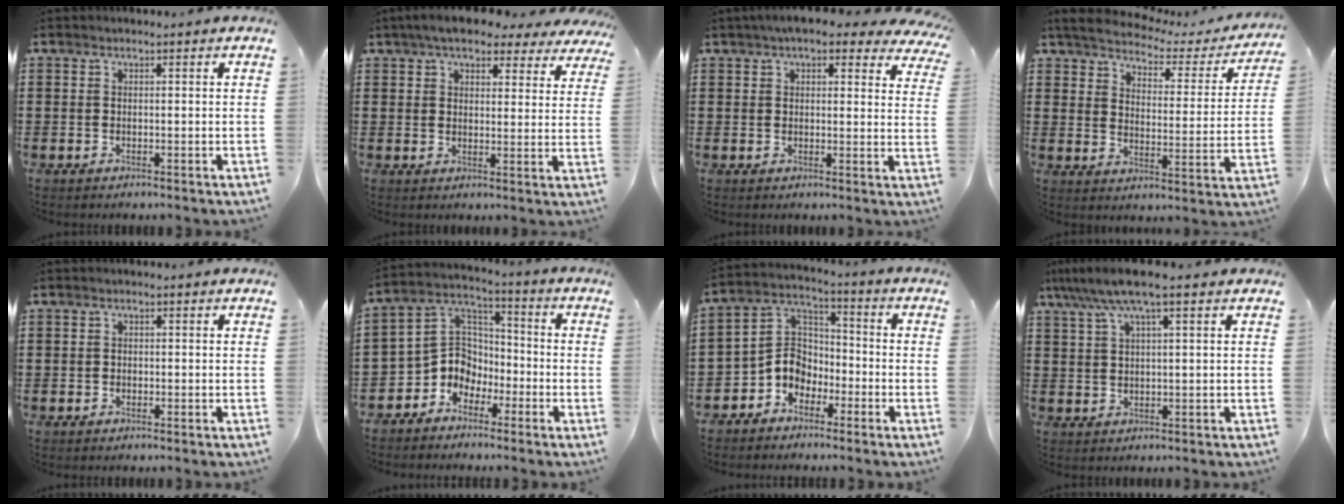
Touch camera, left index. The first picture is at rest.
{"total": 5.8, "force": [5.1, 1.7, 2.3], "torque": [-0.058, -0.007, 0.092]}
{"total": 5.1, "force": [4.2, 1.3, 2.6], "torque": [-0.057, -0.007, 0.074]}
{"total": 3.6, "force": [3.3, 0.7, 1.0], "torque": [-0.043, -0.024, 0.050]}
{"total": 0.5, "force": [-0.2, 0.4, 0.2], "torque": [-0.006, 0.001, -0.004]}
{"total": 7.0, "force": [-3.2, 5.8, 2.0], "torque": [-0.077, -0.003, -0.071]}
{"total": 6.4, "force": [-3.5, 5.0, 2.0], "torque": [-0.067, 0.004, -0.077]}
{"total": 5.9, "force": [3.4, 0.5, 4.8], "torque": [-0.102, 0.002, 0.058]}